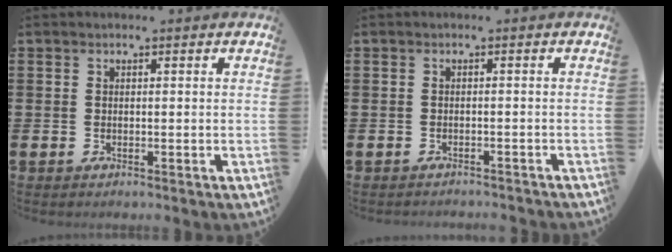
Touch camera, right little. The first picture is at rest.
{"total": 0.8, "force": [-0.8, 0.0, 0.0], "torque": [-0.001, -0.002, -0.016]}